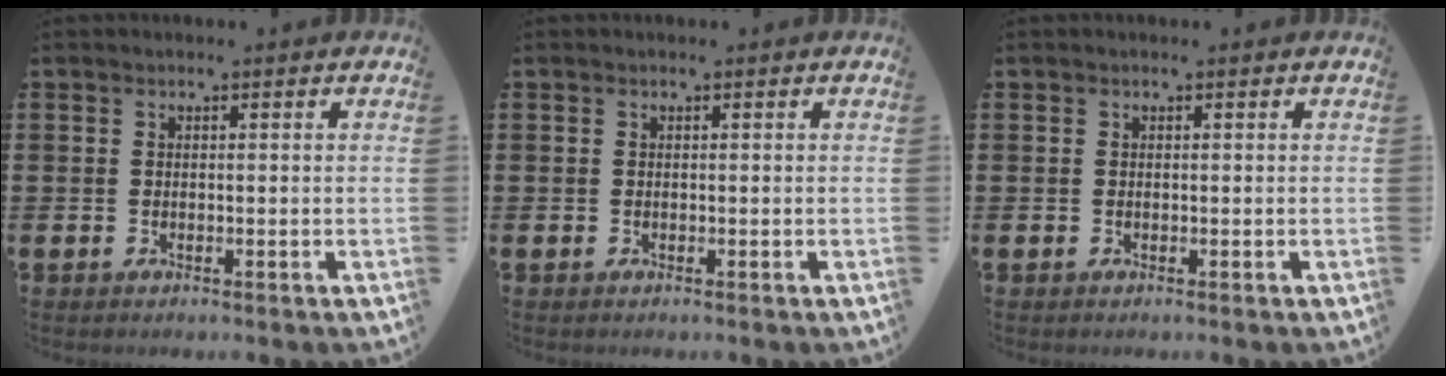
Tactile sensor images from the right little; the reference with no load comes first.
{"total": 0.0}
{"total": 0.0}